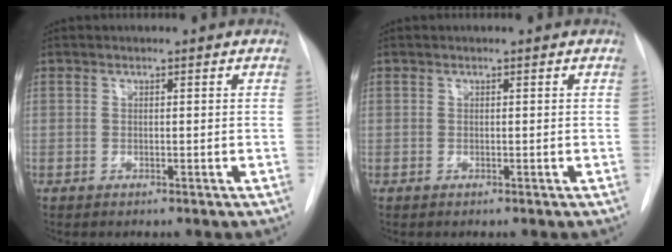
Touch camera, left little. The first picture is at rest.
{"total": 0.0}